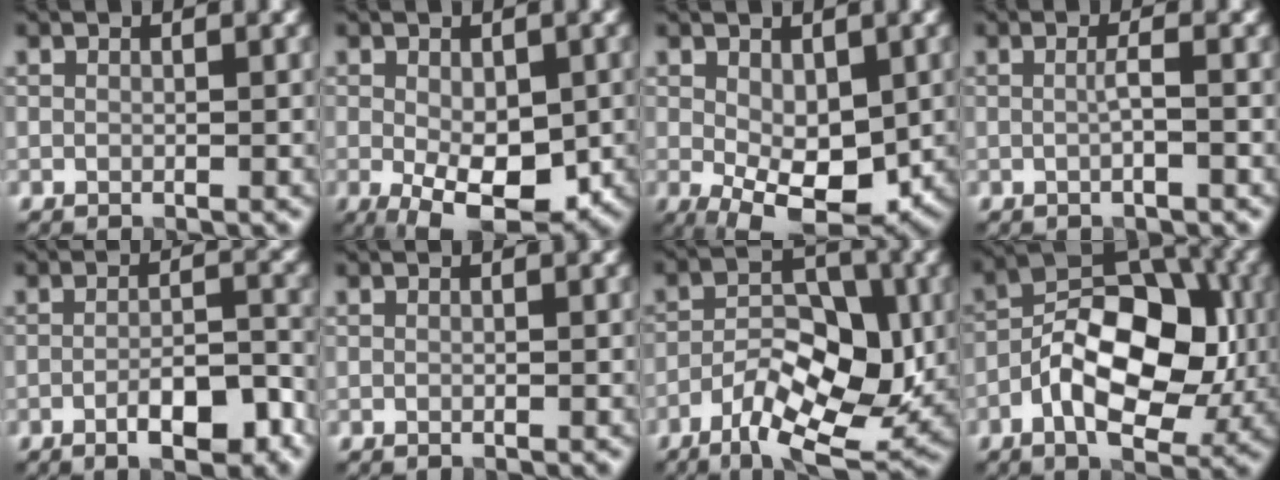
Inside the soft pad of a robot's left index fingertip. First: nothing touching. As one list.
[{"total": 7.9, "force": [-1.9, 3.9, 6.6], "torque": [-0.115, -0.024, -0.017]}, {"total": 7.2, "force": [-1.1, 3.8, 6.0], "torque": [-0.107, -0.016, -0.008]}, {"total": 1.4, "force": [-0.2, 0.2, 1.4], "torque": [-0.021, 0.003, -0.006]}, {"total": 5.5, "force": [-2.8, 1.6, 4.5], "torque": [-0.068, 0.003, -0.039]}, {"total": 0.0}, {"total": 9.1, "force": [-4.1, 4.1, 7.0], "torque": [-0.106, 0.002, -0.070]}, {"total": 10.6, "force": [-2.4, 5.7, 8.7], "torque": [-0.130, 0.011, -0.049]}]